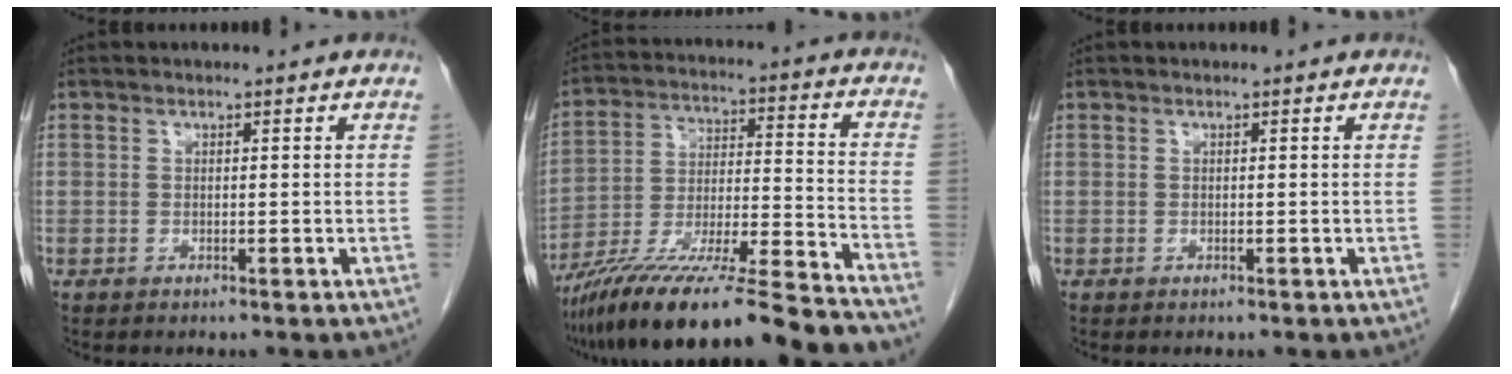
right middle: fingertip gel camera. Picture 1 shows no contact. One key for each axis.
{"total": 22.5, "fx": -19.2, "fy": -0.4, "fz": 11.9, "tx": -0.194, "ty": -0.024, "tz": -0.324}
{"total": 0.0}